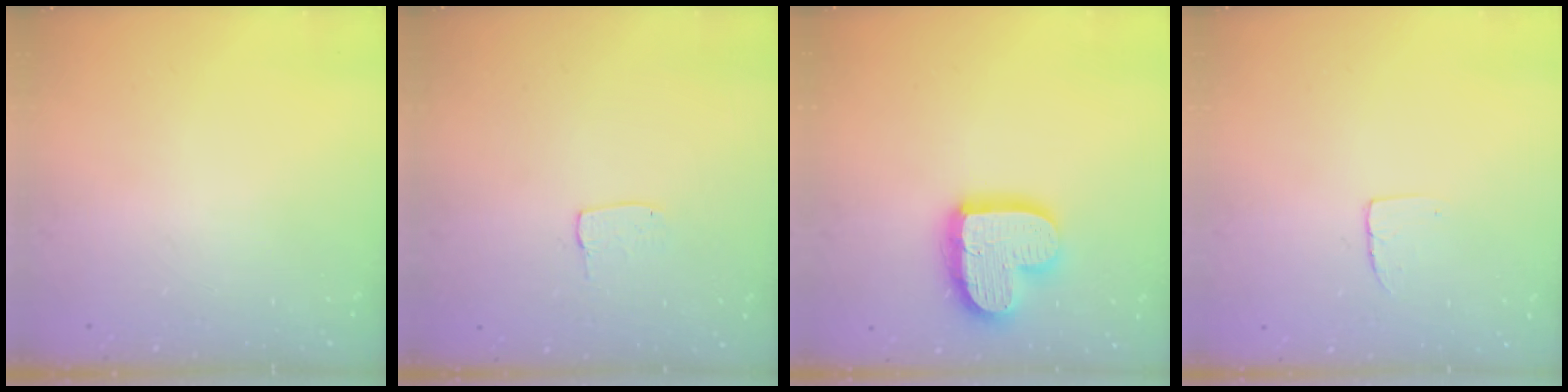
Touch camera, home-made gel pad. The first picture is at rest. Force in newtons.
{"total": 3.3, "press": 3.3, "slide": 0.1}
{"total": 15.6, "press": 15.5, "slide": 1.3}
{"total": 3.8, "press": 3.8, "slide": 0.2}